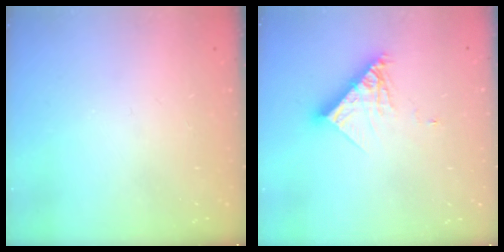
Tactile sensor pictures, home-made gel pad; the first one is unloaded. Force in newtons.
{"total": 11.8, "press": 11.7, "slide": 1.0}